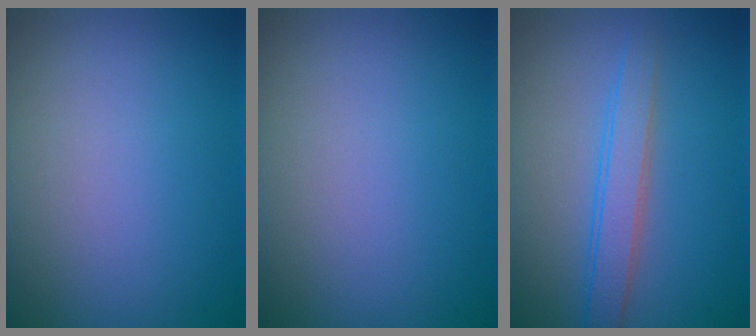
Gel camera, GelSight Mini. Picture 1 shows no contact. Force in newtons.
{"total": 0.0}
{"total": 2.8, "press": 2.7, "slide": 0.1}